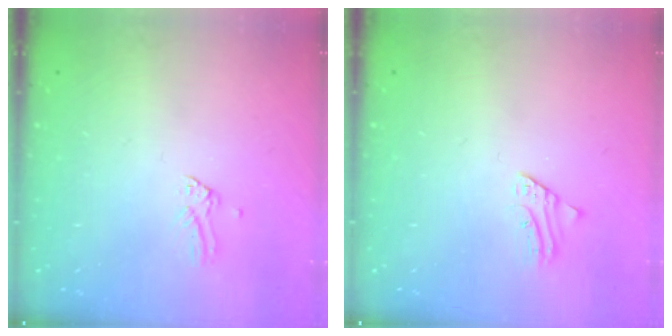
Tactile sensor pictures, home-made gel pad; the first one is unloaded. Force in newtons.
{"total": 1.7, "press": 1.7, "slide": 0.2}